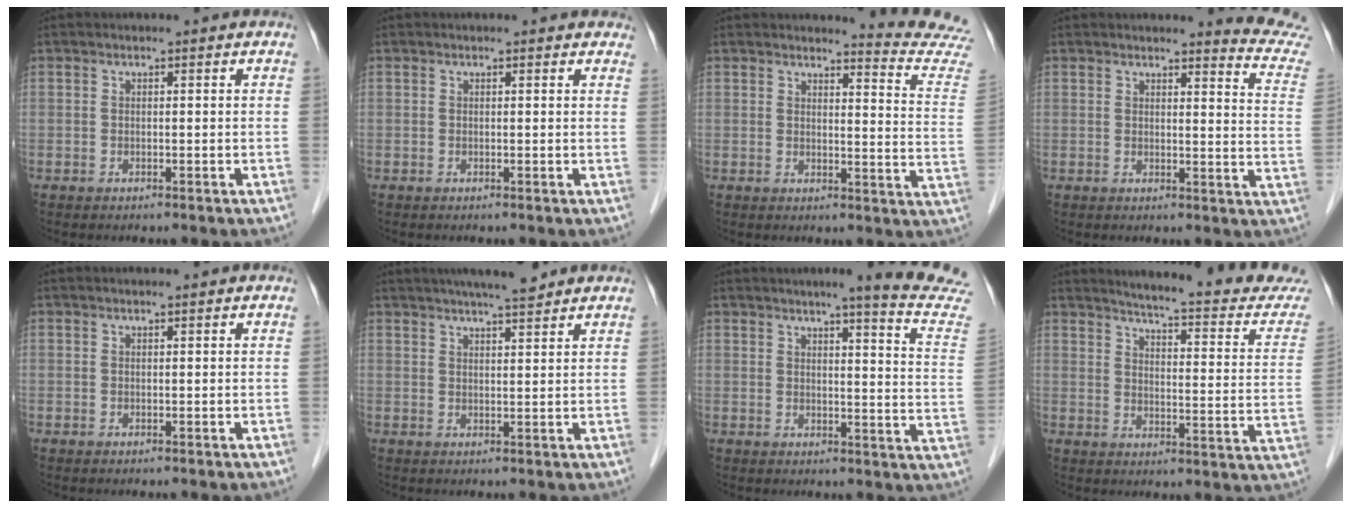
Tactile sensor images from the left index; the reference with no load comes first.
{"total": 2.6, "force": [2.3, 1.0, 0.8], "torque": [-0.004, 0.007, 0.011]}
{"total": 10.8, "force": [10.6, -1.8, -0.1], "torque": [-0.006, -0.121, 0.100]}
{"total": 8.8, "force": [8.7, -0.9, 0.4], "torque": [-0.004, -0.093, 0.074]}
{"total": 0.5, "force": [0.5, 0.0, 0.2], "torque": [-0.001, 0.004, 0.009]}
{"total": 7.6, "force": [6.4, 0.4, 4.0], "torque": [-0.059, 0.019, 0.093]}
{"total": 14.5, "force": [13.0, -1.6, 6.0], "torque": [-0.072, -0.089, 0.132]}
{"total": 20.0, "force": [18.8, 0.6, 6.8], "torque": [-0.090, -0.092, 0.216]}